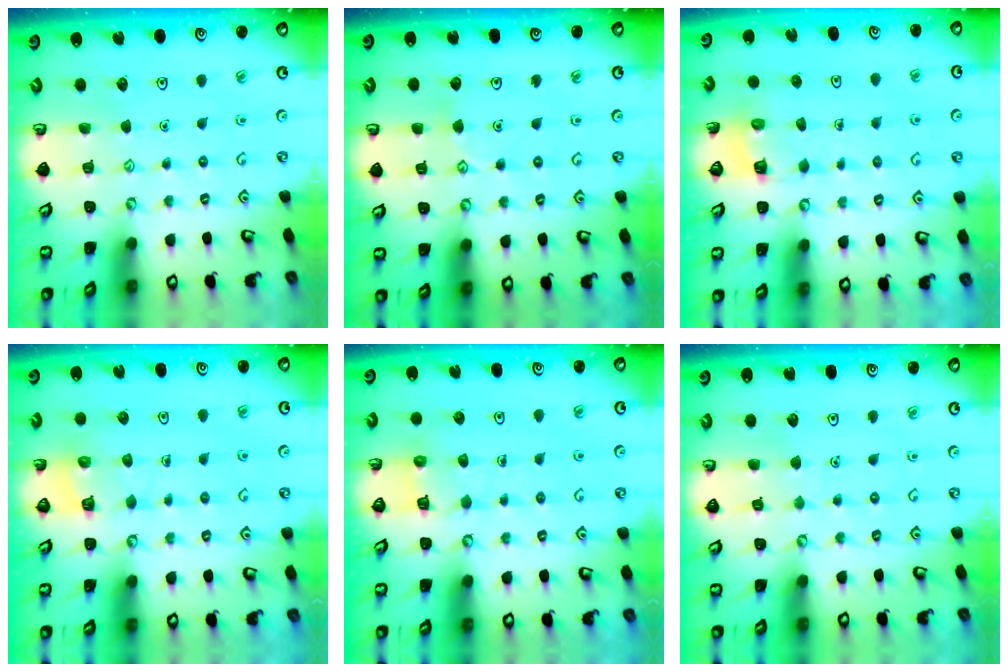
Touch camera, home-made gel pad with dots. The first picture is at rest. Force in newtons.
{"total": 4.4, "press": 4.4, "slide": 0.4}
{"total": 2.8, "press": 2.8, "slide": 0.2}
{"total": 4.7, "press": 4.7, "slide": 0.3}
{"total": 5.2, "press": 5.2, "slide": 0.5}
{"total": 2.5, "press": 2.5, "slide": 0.3}